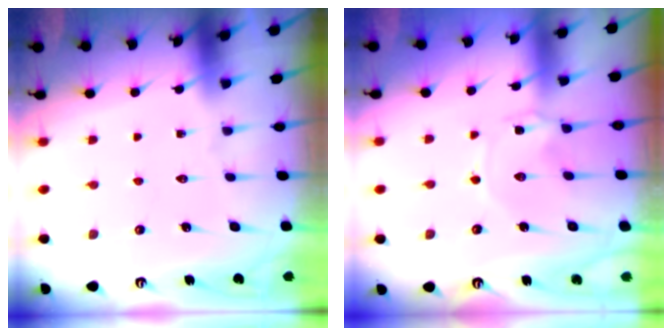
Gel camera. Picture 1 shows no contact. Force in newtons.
{"total": 1.5, "press": 1.5, "slide": 0.1}